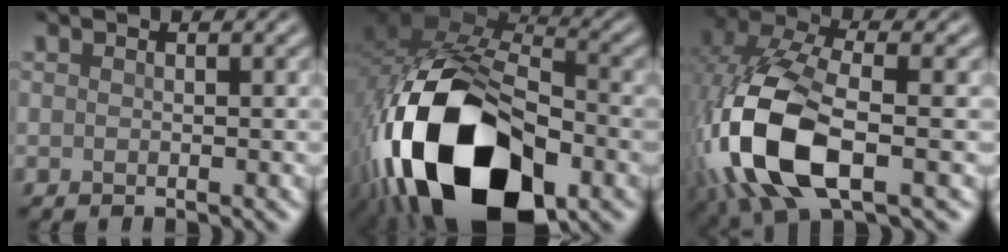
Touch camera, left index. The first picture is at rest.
{"total": 19.4, "force": [-8.1, 10.6, 14.1], "torque": [-0.274, -0.022, -0.133]}
{"total": 12.5, "force": [-3.5, 6.1, 10.3], "torque": [-0.238, -0.007, -0.068]}